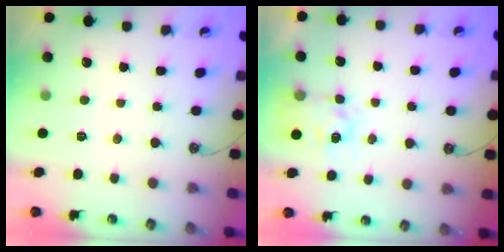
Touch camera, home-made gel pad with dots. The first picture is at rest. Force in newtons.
{"total": 5.0, "press": 5.0, "slide": 0.5}